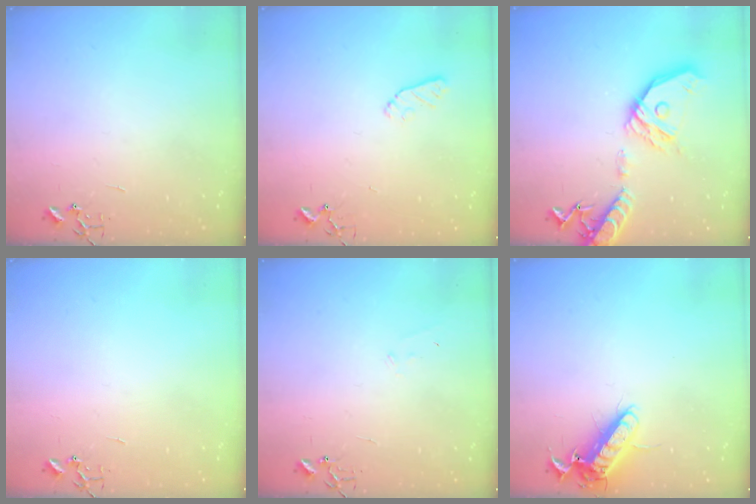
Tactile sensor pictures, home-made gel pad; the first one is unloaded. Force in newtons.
{"total": 5.6, "press": 5.5, "slide": 1.0}
{"total": 20.0, "press": 19.7, "slide": 3.5}
{"total": 0.0}
{"total": 5.6, "press": 5.6, "slide": 0.7}
{"total": 12.7, "press": 12.5, "slide": 2.1}